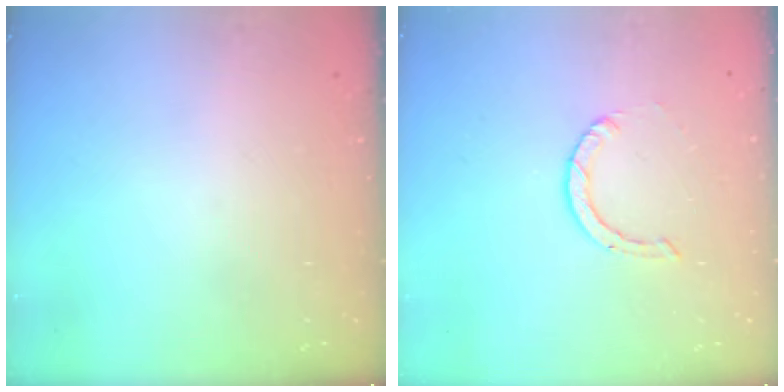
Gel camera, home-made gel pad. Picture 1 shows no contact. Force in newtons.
{"total": 0.9, "press": 0.9, "slide": 0.1}